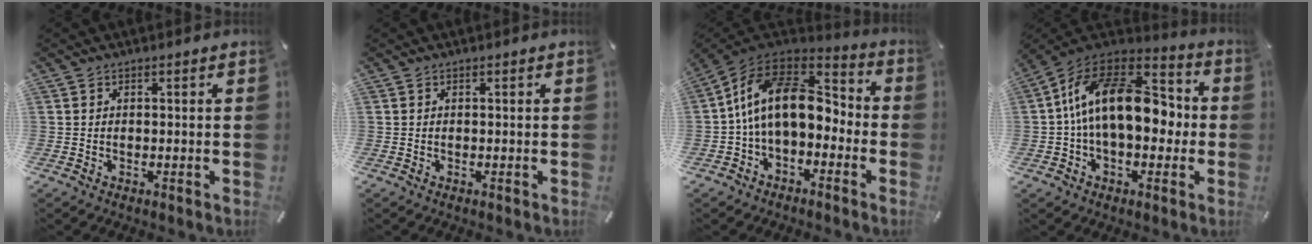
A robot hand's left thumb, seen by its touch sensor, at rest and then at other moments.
{"total": 0.0}
{"total": 17.2, "force": [0.5, 11.3, 12.9], "torque": [-0.244, 0.014, 0.005]}
{"total": 20.9, "force": [0.9, 12.7, 16.6], "torque": [-0.291, 0.017, 0.012]}